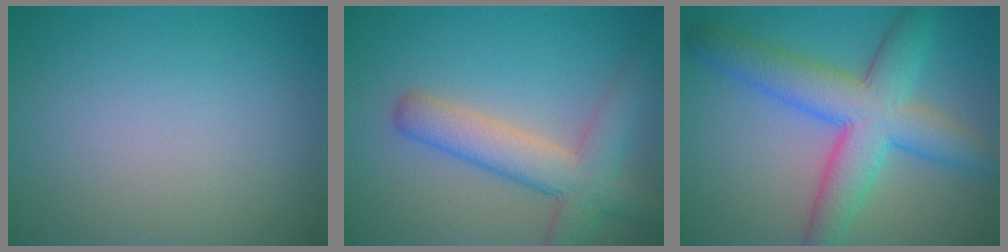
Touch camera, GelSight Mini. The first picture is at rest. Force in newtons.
{"total": 5.6, "press": 5.6, "slide": 0.2}
{"total": 8.3, "press": 8.3, "slide": 0.2}